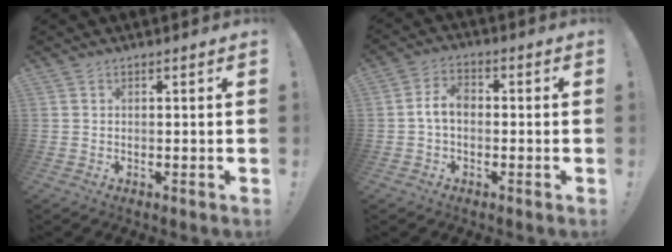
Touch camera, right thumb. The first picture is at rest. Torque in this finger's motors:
{"motor_torque": [0.96, 0.83, 0.60, -0.21, 0.03]}